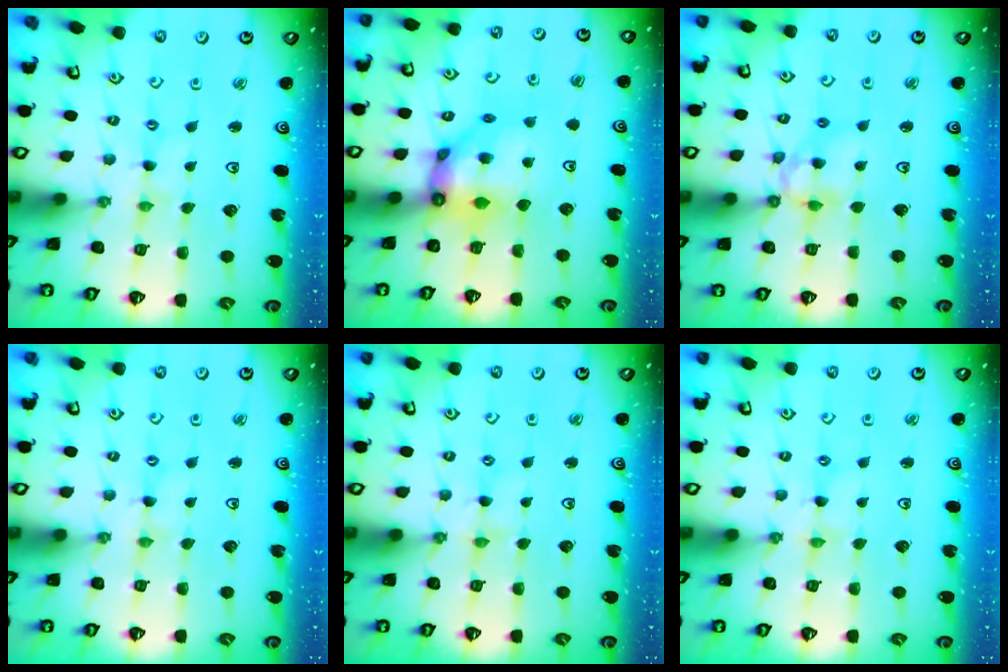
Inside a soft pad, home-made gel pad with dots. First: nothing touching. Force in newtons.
{"total": 10.4, "press": 10.3, "slide": 1.3}
{"total": 7.8, "press": 7.7, "slide": 1.0}
{"total": 0.0}
{"total": 1.2, "press": 1.2, "slide": 0.3}
{"total": 0.5, "press": 0.5, "slide": 0.2}